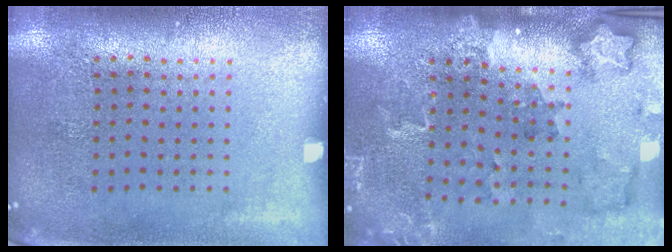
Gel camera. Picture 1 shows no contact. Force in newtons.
{"total": 1.8, "press": 1.8, "slide": 0.2}